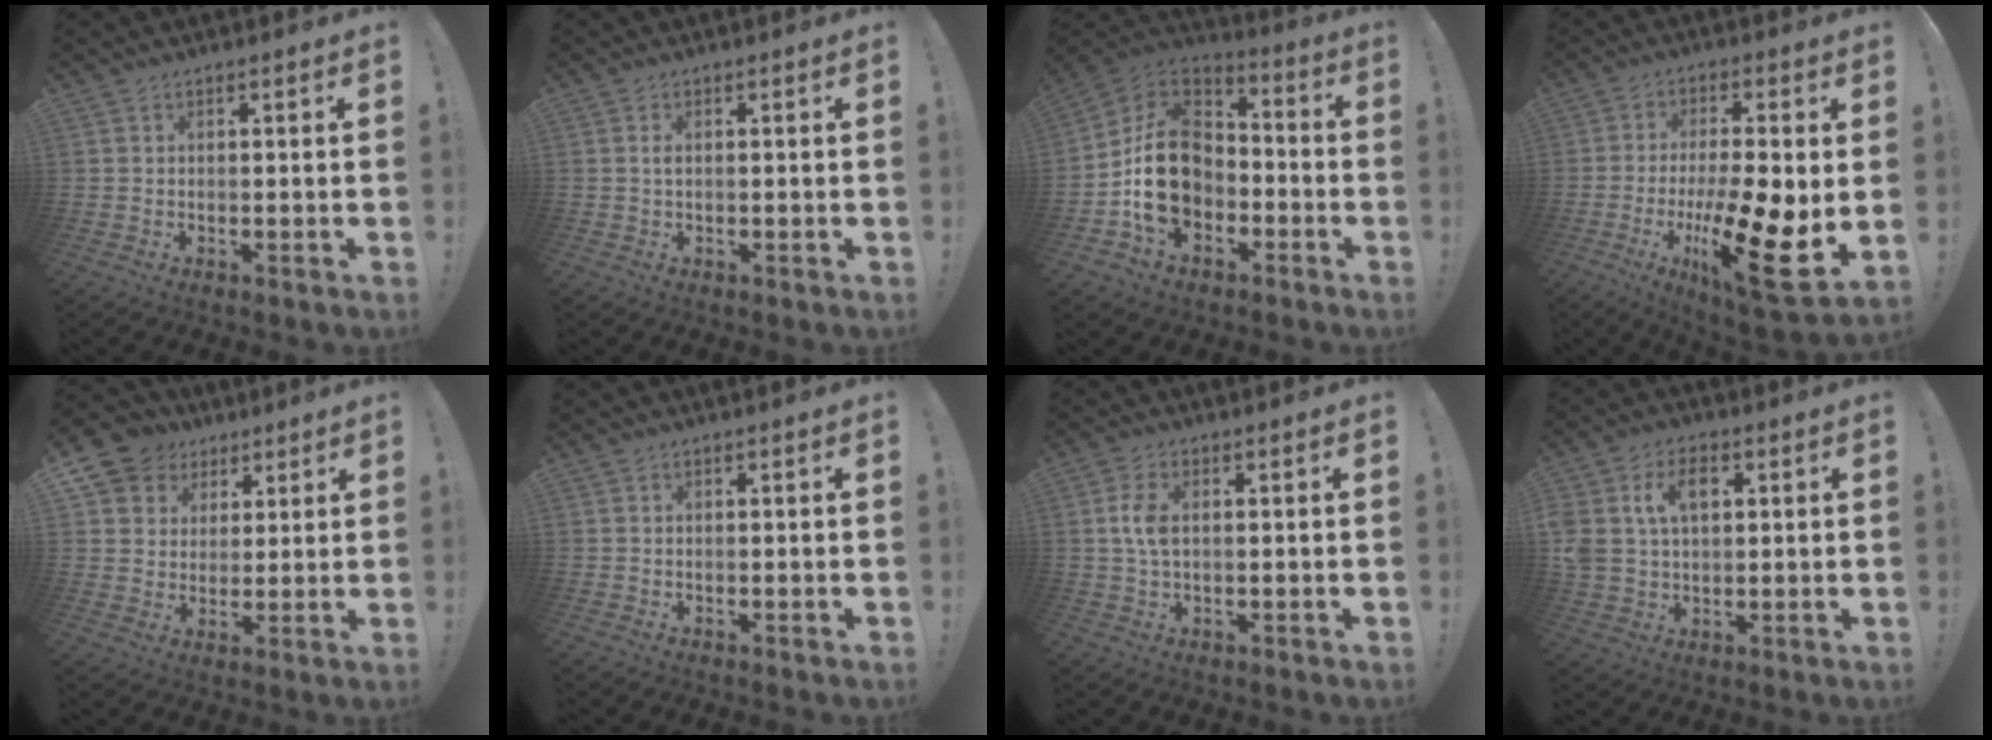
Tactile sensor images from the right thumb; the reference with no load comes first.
{"total": 0.9, "force": [0.1, 0.2, 0.8], "torque": [-0.021, 0.004, 0.001]}
{"total": 18.3, "force": [-3.2, 14.1, 11.3], "torque": [-0.185, 0.020, -0.042]}
{"total": 19.6, "force": [-4.8, 5.3, 18.3], "torque": [-0.304, 0.014, -0.068]}
{"total": 9.1, "force": [4.3, 7.8, 2.1], "torque": [-0.029, -0.029, 0.087]}
{"total": 0.0}
{"total": 5.3, "force": [0.7, 3.0, 4.4], "torque": [-0.085, -0.001, 0.006]}
{"total": 10.1, "force": [3.3, 7.3, 6.2], "torque": [-0.119, 0.006, 0.064]}